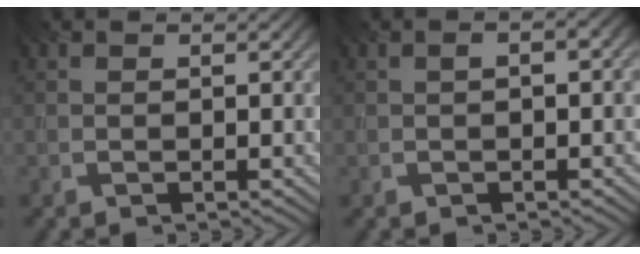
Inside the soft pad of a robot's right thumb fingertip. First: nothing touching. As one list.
[{"total": 1.8, "force": [0.1, 0.6, 1.7], "torque": [-0.030, 0.008, 0.002]}]